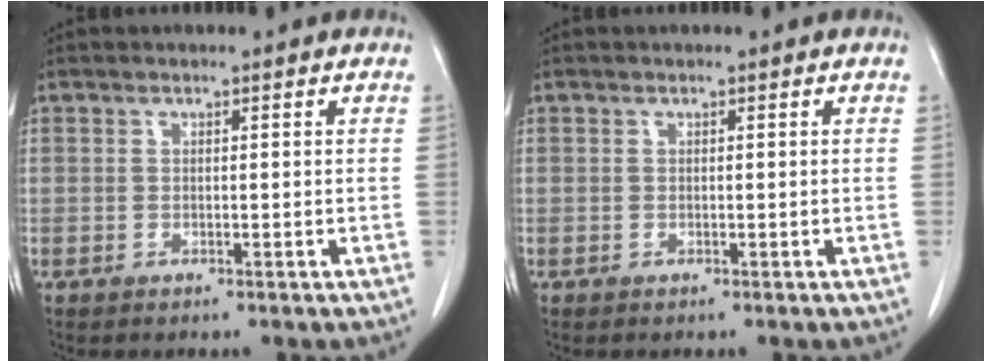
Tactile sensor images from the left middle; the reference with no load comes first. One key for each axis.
{"total": 0.0}